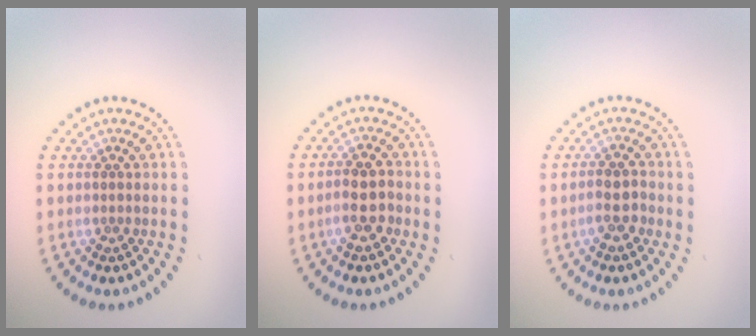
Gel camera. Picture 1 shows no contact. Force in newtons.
{"total": 2.7, "press": 2.6, "slide": 0.7}
{"total": 2.3, "press": 2.2, "slide": 0.7}